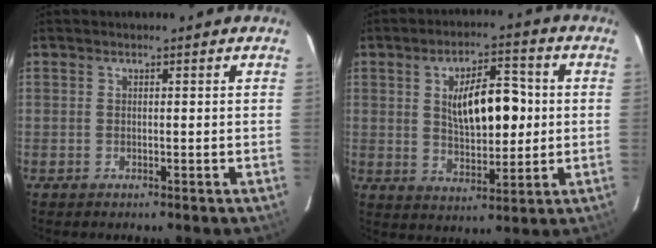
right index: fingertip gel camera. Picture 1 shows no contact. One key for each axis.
{"total": 10.6, "fx": 1.4, "fy": 4.3, "fz": 9.6, "tx": -0.158, "ty": 0.013, "tz": 0.028}